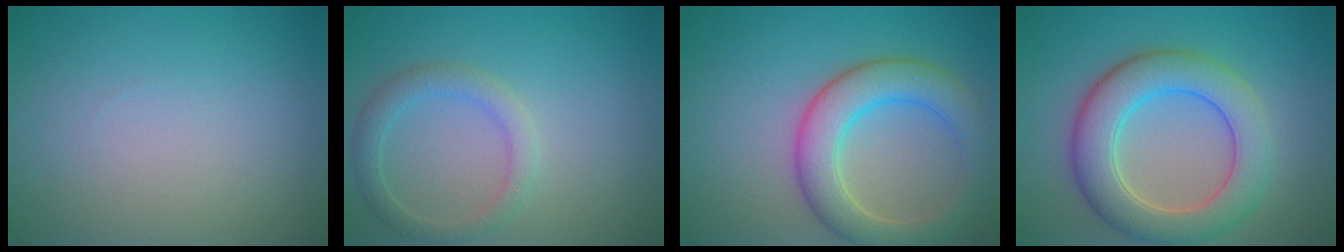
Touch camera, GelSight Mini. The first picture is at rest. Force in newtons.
{"total": 2.5, "press": 2.5, "slide": 0.1}
{"total": 6.1, "press": 6.1, "slide": 0.3}
{"total": 7.1, "press": 7.1, "slide": 0.1}